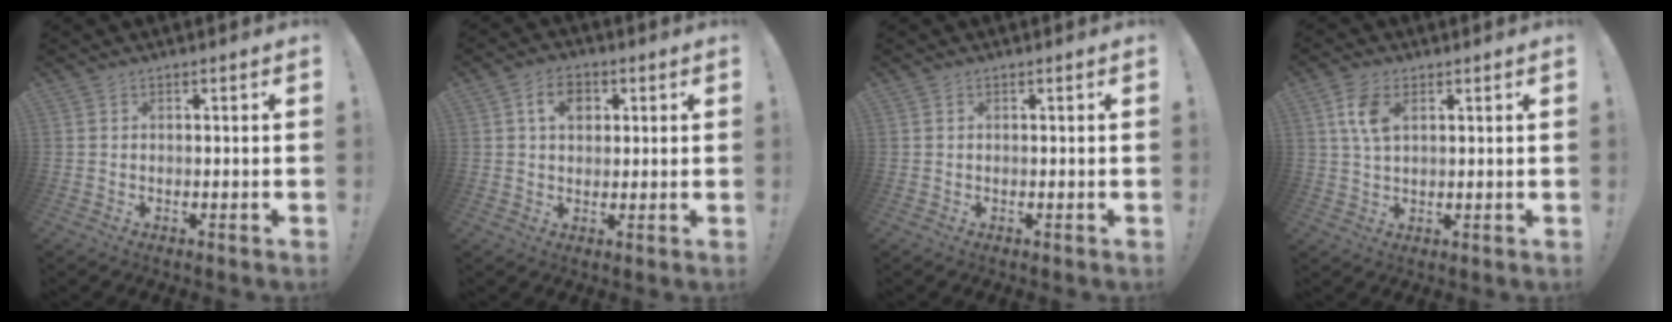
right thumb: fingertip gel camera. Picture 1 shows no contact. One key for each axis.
{"total": 7.3, "fx": 2.2, "fy": 5.2, "fz": 4.7, "tx": -0.070, "ty": 0.007, "tz": 0.039}
{"total": 0.0}
{"total": 6.5, "fx": 2.3, "fy": 3.5, "fz": 5.0, "tx": -0.103, "ty": 0.002, "tz": 0.043}